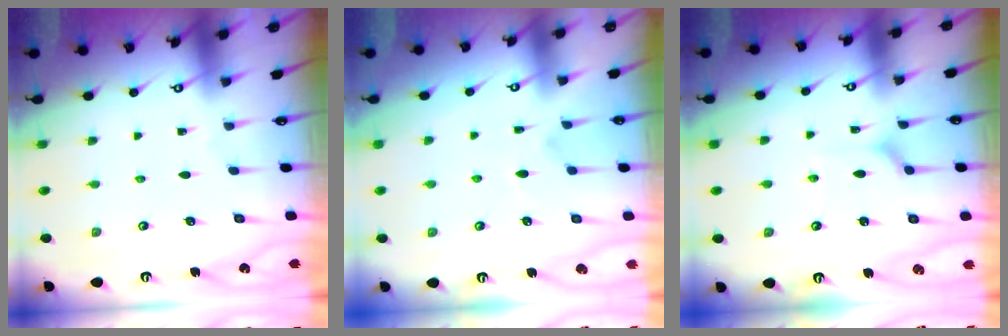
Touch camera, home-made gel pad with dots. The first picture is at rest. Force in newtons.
{"total": 3.8, "press": 3.6, "slide": 1.2}
{"total": 5.1, "press": 5.0, "slide": 0.8}